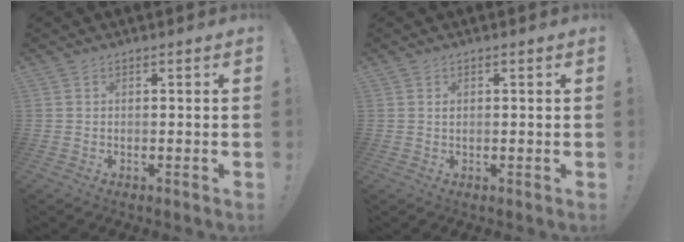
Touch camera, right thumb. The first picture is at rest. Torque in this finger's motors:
{"motor_torque": [-0.21, 0.09, -0.08, 0.03, 0.00]}